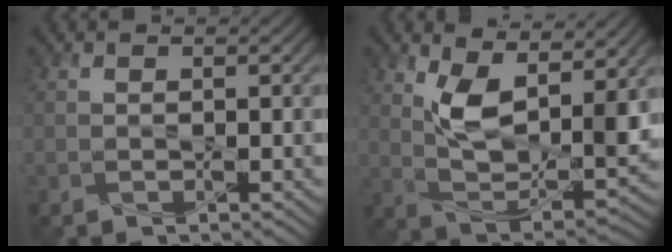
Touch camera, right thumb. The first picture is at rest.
{"total": 10.1, "force": [4.1, 4.8, 7.9], "torque": [-0.155, -0.014, 0.080]}